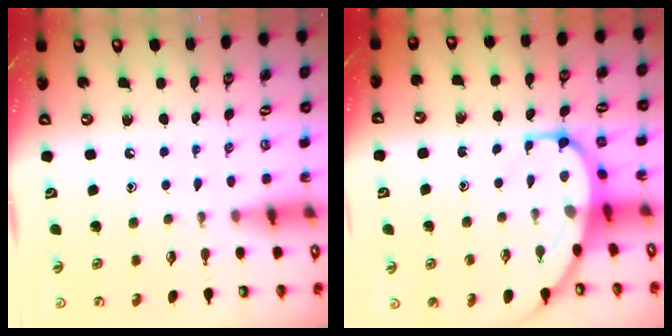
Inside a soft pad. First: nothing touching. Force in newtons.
{"total": 10.5, "press": 10.4, "slide": 1.0}